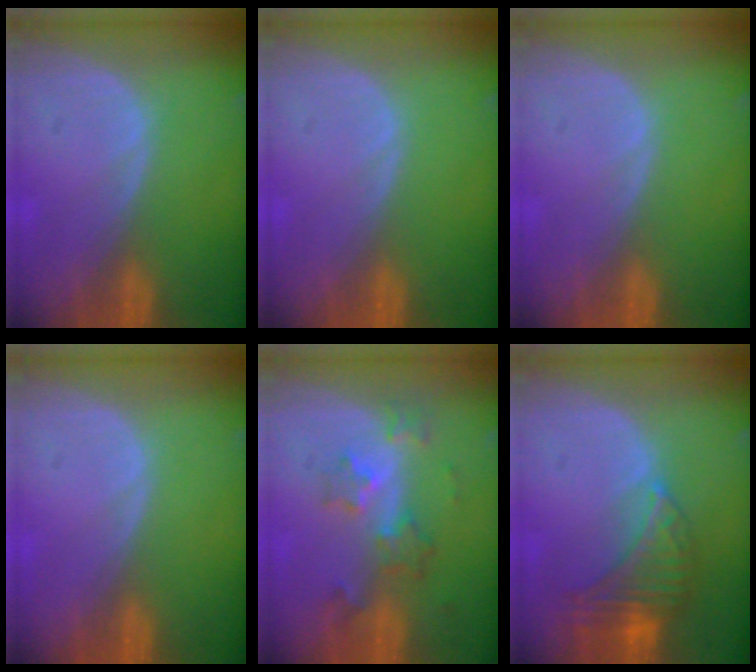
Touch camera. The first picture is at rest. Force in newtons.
{"total": 0.0}
{"total": 0.0}
{"total": 0.0}
{"total": 6.1, "press": 5.4, "slide": 2.9}
{"total": 8.1, "press": 7.0, "slide": 4.0}